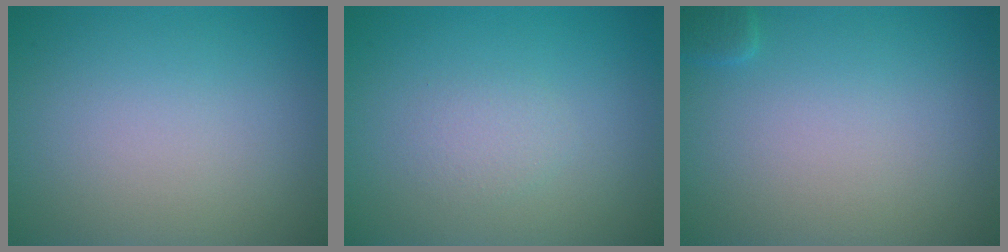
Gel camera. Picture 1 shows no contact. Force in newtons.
{"total": 1.2, "press": 1.2, "slide": 0.0}
{"total": 0.8, "press": 0.8, "slide": 0.1}